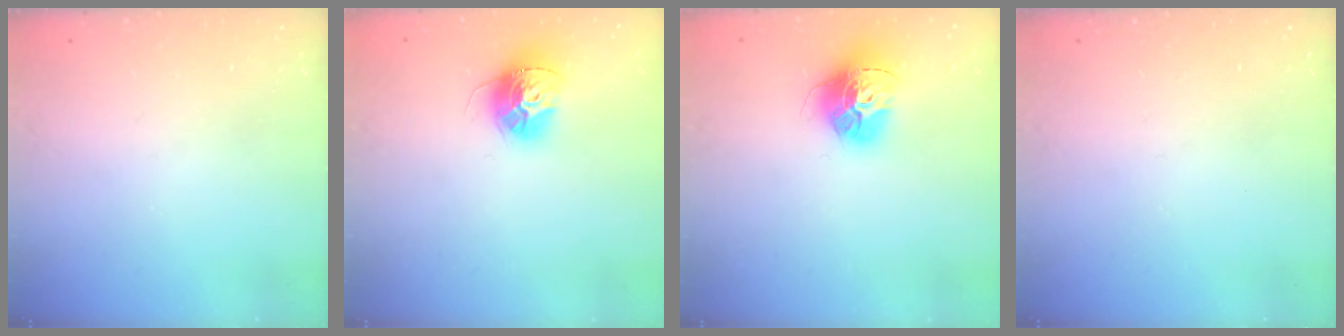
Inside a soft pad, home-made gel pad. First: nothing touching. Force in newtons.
{"total": 12.7, "press": 12.7, "slide": 1.0}
{"total": 14.8, "press": 14.8, "slide": 1.6}
{"total": 0.0}